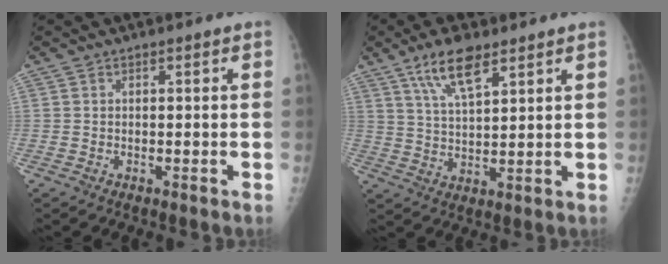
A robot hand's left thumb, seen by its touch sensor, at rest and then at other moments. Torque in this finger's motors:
{"motor_torque": [0.42, -0.15, 0.93, -0.61, 0.03]}